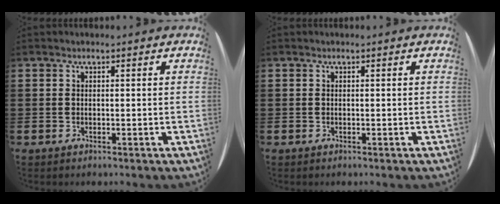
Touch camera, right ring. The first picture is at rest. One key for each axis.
{"total": 0.0}